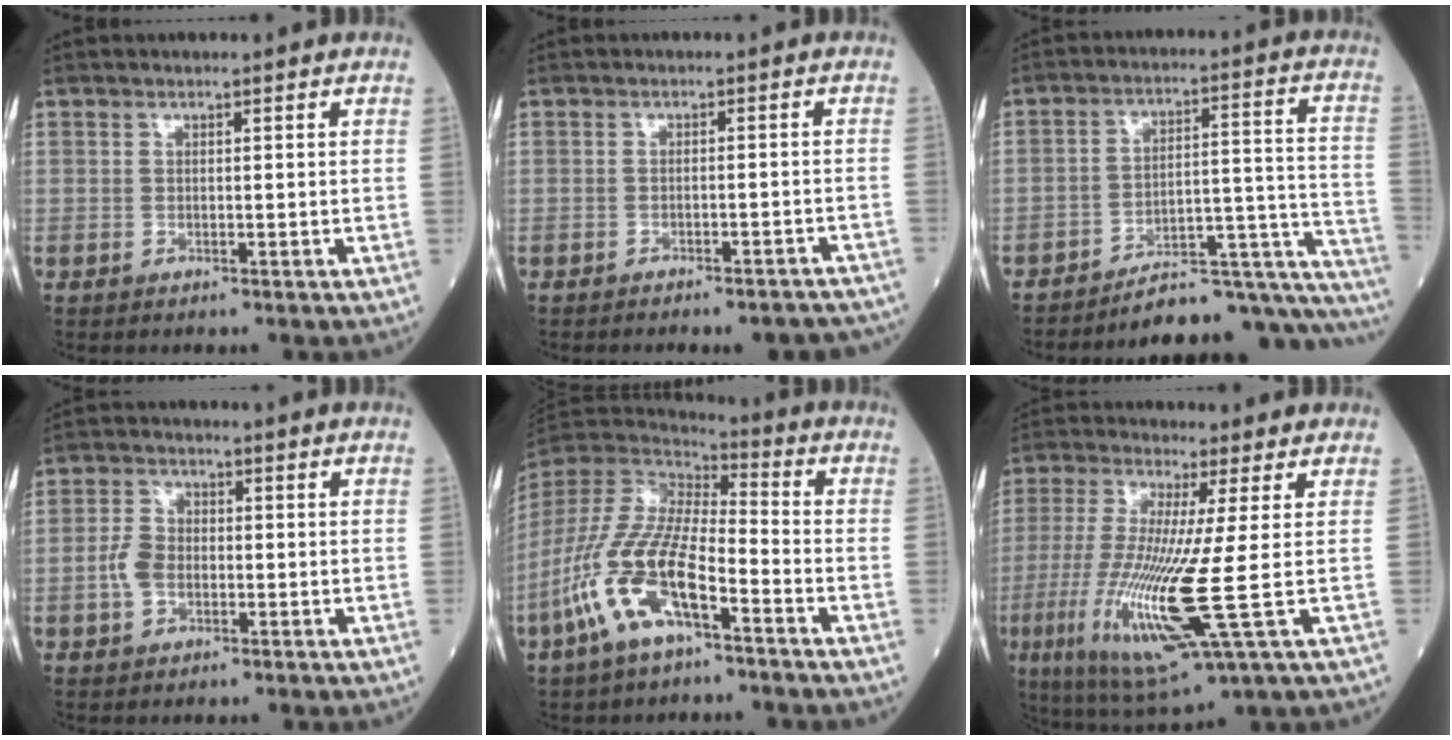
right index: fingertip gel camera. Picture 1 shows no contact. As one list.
[{"total": 8.3, "force": [-7.7, 1.8, 2.6], "torque": [-0.017, 0.004, -0.084]}, {"total": 17.5, "force": [-16.0, 2.6, 6.6], "torque": [-0.017, 0.065, -0.217]}, {"total": 4.2, "force": [-1.0, 2.9, 2.8], "torque": [-0.068, 0.011, -0.024]}, {"total": 14.8, "force": [-7.0, 4.5, 12.3], "torque": [-0.271, -0.009, -0.134]}, {"total": 15.8, "force": [-2.8, 0.3, 15.5], "torque": [-0.335, -0.032, -0.055]}]